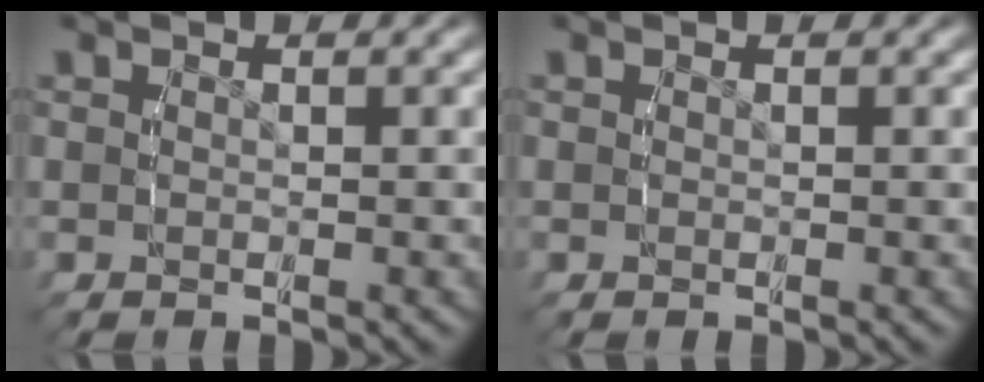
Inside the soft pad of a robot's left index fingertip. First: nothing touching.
{"total": 0.0}